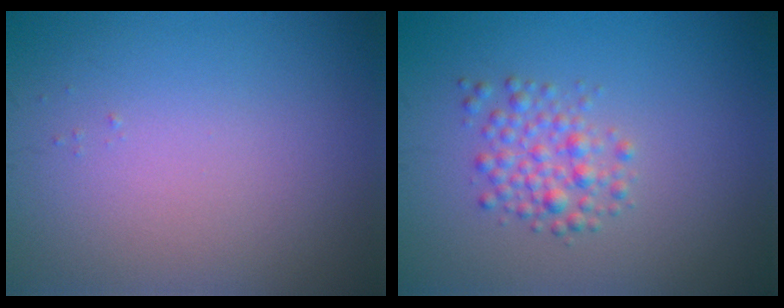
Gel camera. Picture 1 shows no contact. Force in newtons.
{"total": 2.5, "press": 2.5, "slide": 0.1}